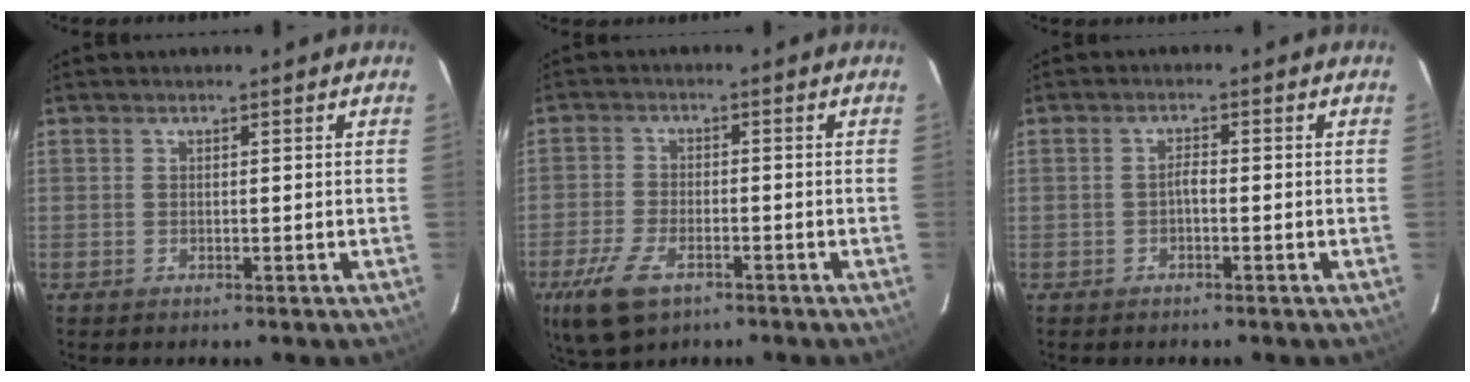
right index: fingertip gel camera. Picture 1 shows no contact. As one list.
[{"total": 10.1, "force": [-5.7, 5.1, 6.6], "torque": [-0.166, -0.023, -0.107]}, {"total": 1.3, "force": [-0.6, 0.4, 1.1], "torque": [-0.021, 0.006, -0.013]}]